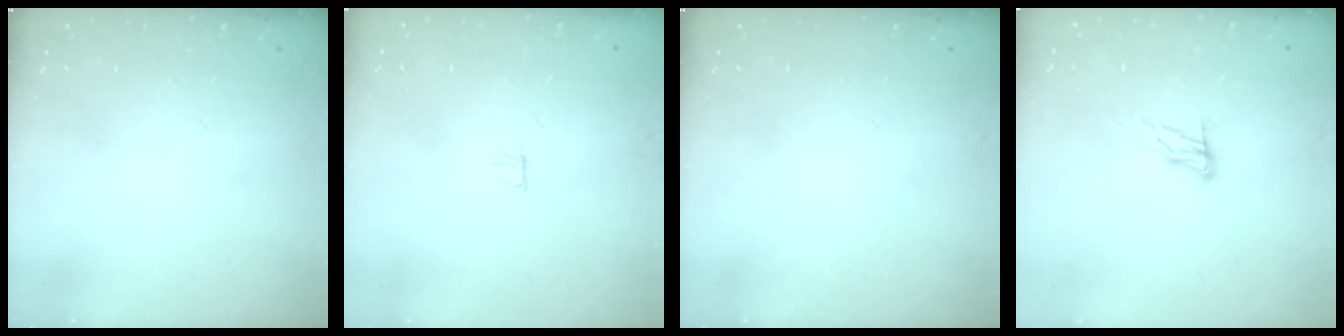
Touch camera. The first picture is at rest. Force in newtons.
{"total": 5.4, "press": 5.4, "slide": 0.5}
{"total": 0.0}
{"total": 9.2, "press": 8.9, "slide": 2.5}